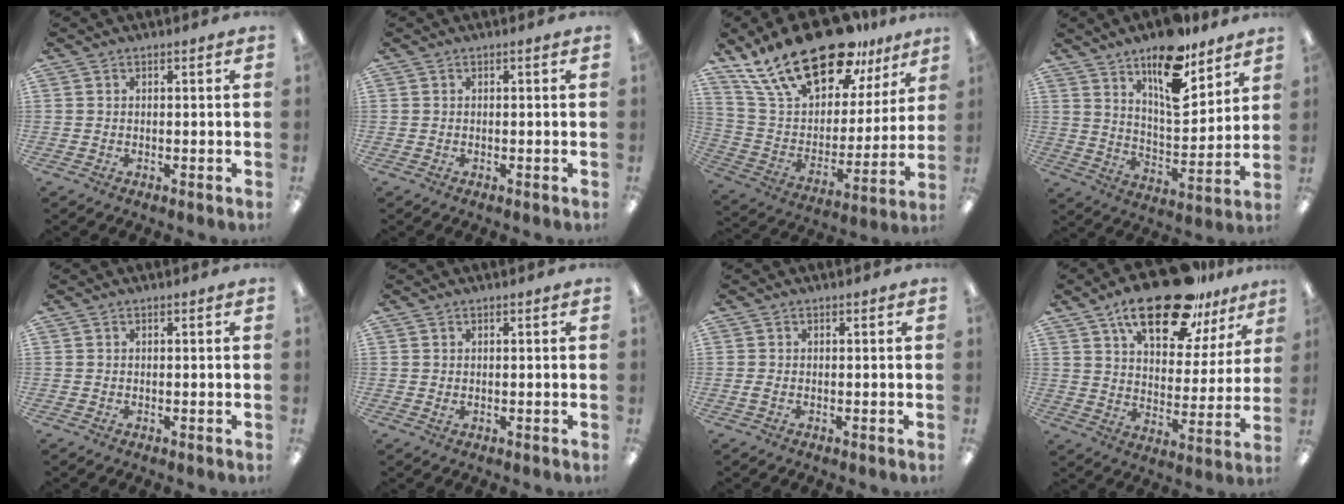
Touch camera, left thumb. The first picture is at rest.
{"total": 0.0}
{"total": 26.1, "force": [18.3, 11.6, 14.5], "torque": [-0.264, -0.117, 0.321]}
{"total": 16.0, "force": [11.2, 6.0, 9.7], "torque": [-0.142, -0.070, 0.187]}
{"total": 0.0}
{"total": 0.9, "force": [0.3, 0.4, 0.7], "torque": [-0.007, -0.002, 0.003]}
{"total": 1.0, "force": [-0.1, 0.4, 0.9], "torque": [-0.017, 0.000, -0.002]}
{"total": 21.2, "force": [14.6, 8.5, 12.9], "torque": [-0.198, -0.077, 0.243]}